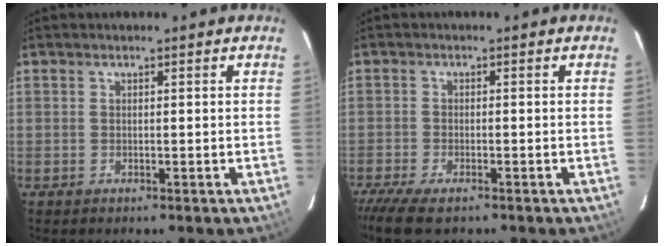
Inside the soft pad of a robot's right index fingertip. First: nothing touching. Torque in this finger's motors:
{"motor_torque": [0.87, -0.66, 0.36, 0.09]}